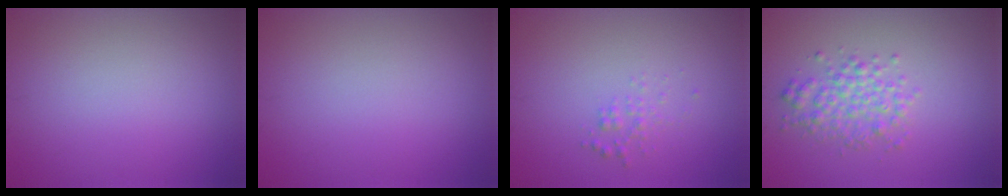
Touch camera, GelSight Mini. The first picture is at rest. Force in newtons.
{"total": 0.0}
{"total": 1.0, "press": 1.0, "slide": 0.0}
{"total": 3.0, "press": 3.0, "slide": 0.1}